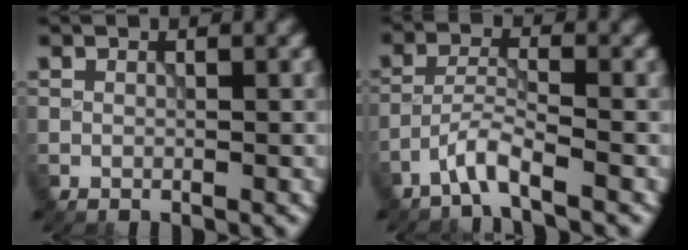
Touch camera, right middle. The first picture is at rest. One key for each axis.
{"total": 2.8, "fx": -2.2, "fy": 0.1, "fz": 1.8, "tx": -0.033, "ty": 0.008, "tz": -0.053}